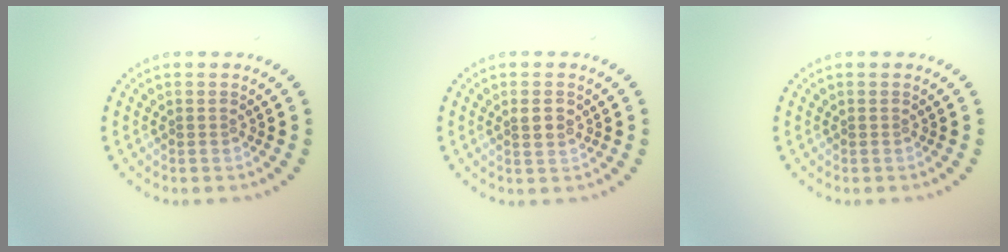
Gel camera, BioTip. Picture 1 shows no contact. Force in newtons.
{"total": 1.5, "press": 1.5, "slide": 0.2}
{"total": 0.0}